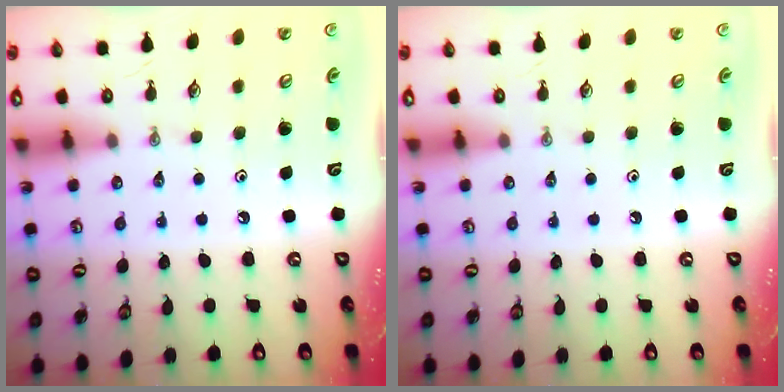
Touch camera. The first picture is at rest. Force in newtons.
{"total": 0.0}